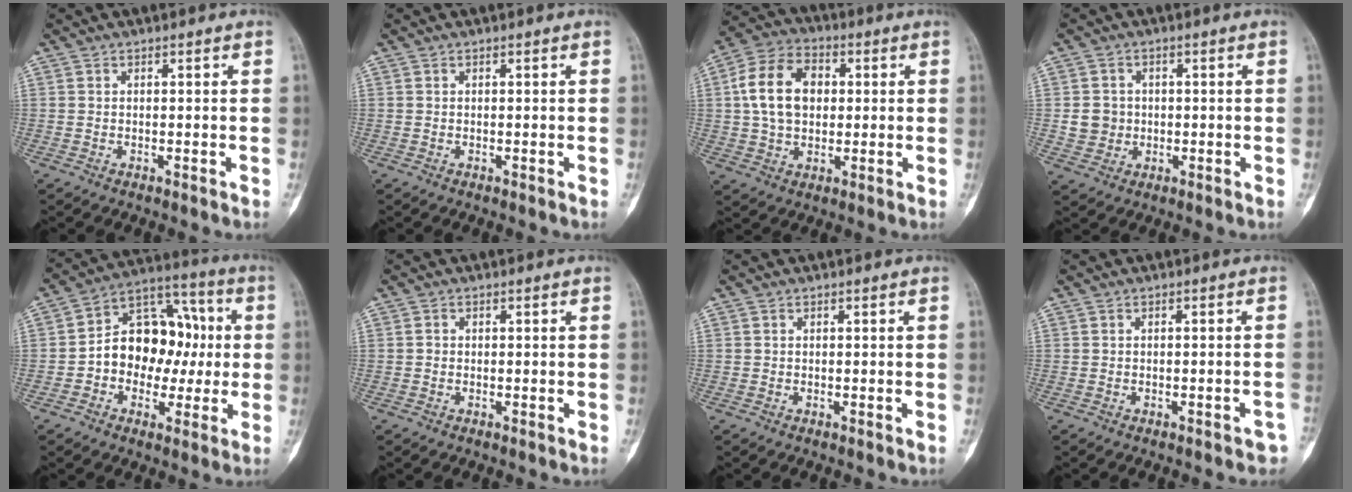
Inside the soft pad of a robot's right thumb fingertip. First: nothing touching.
{"total": 0.0}
{"total": 13.0, "force": [1.8, 9.2, 9.1], "torque": [-0.144, 0.014, 0.024]}
{"total": 4.5, "force": [0.0, 4.3, 1.5], "torque": [-0.007, 0.004, 0.003]}
{"total": 15.4, "force": [-0.5, 11.5, 10.2], "torque": [-0.109, 0.046, -0.016]}
{"total": 0.6, "force": [0.0, 0.6, 0.2], "torque": [0.004, 0.002, -0.003]}
{"total": 0.0}
{"total": 2.7, "force": [-2.0, 1.0, 1.6], "torque": [-0.016, 0.016, -0.017]}